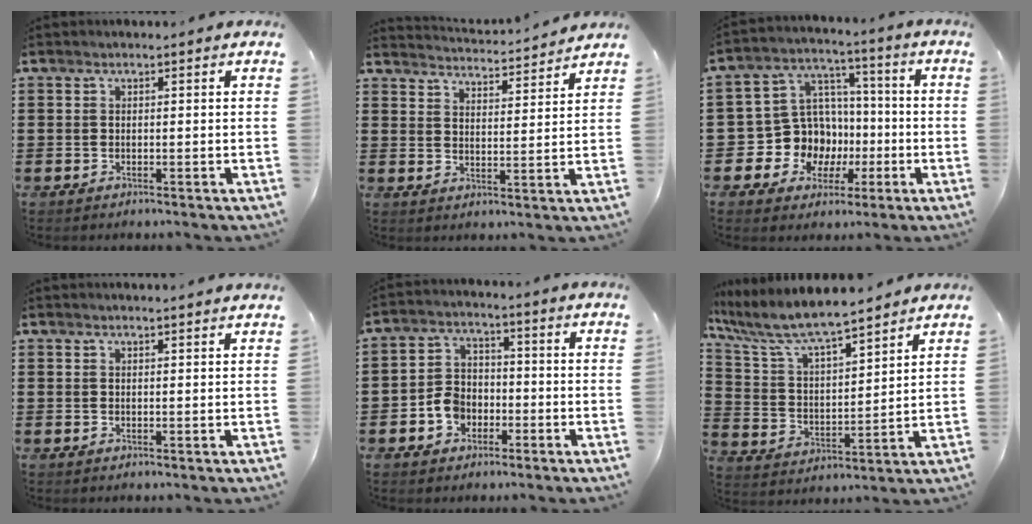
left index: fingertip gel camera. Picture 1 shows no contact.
{"total": 3.5, "force": [3.5, -0.5, 0.1], "torque": [-0.018, -0.029, 0.057]}
{"total": 9.9, "force": [-1.8, 9.5, 2.4], "torque": [-0.094, 0.008, -0.023]}
{"total": 1.3, "force": [1.3, -0.2, 0.3], "torque": [-0.005, -0.003, 0.025]}
{"total": 5.0, "force": [-2.2, 3.9, 2.1], "torque": [-0.060, 0.010, -0.047]}
{"total": 7.7, "force": [6.9, 1.3, 3.3], "torque": [-0.095, -0.040, 0.115]}